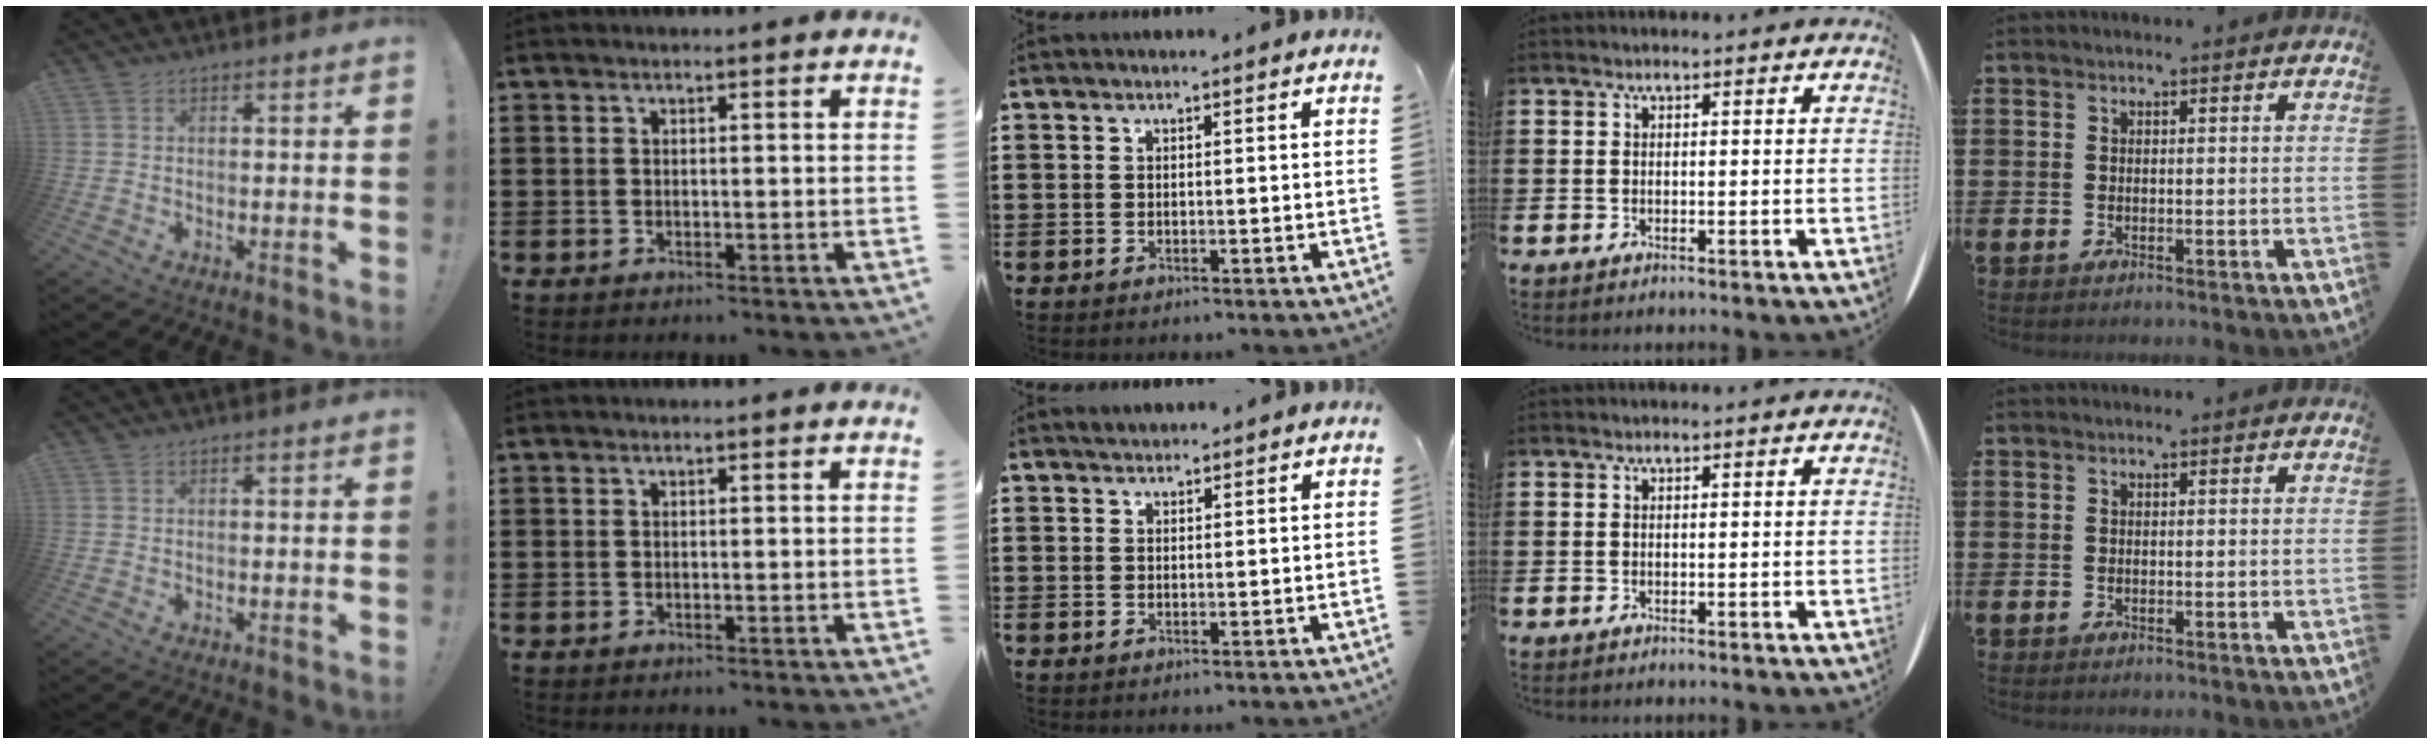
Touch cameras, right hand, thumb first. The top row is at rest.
{"middle": {"total": 1.1, "force": [1.0, 0.5, -0.1], "torque": [0.008, 0.000, 0.018]}}